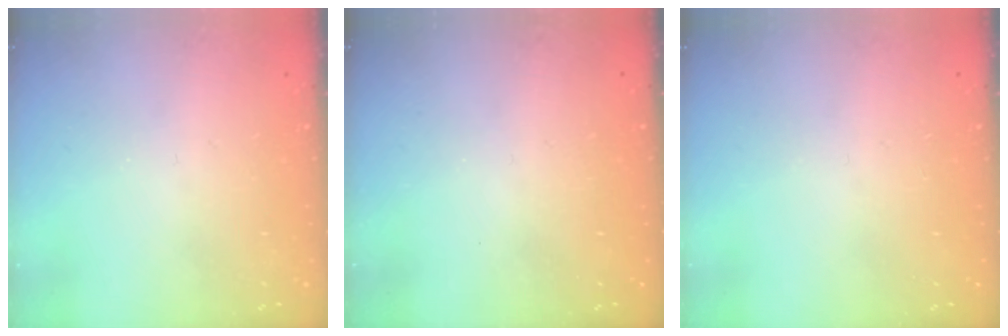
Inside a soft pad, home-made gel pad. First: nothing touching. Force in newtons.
{"total": 0.0}
{"total": 0.0}